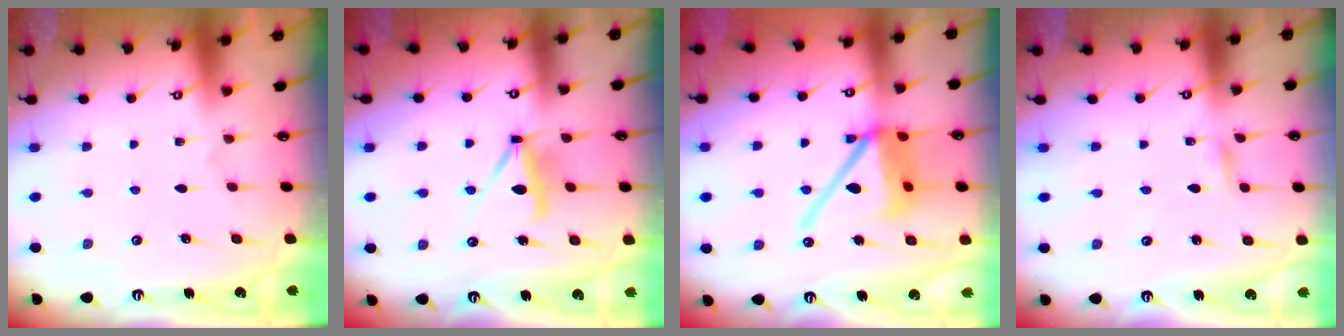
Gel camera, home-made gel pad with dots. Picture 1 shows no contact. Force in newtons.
{"total": 9.0, "press": 9.0, "slide": 0.8}
{"total": 15.3, "press": 15.2, "slide": 1.9}
{"total": 1.9, "press": 1.9, "slide": 0.1}